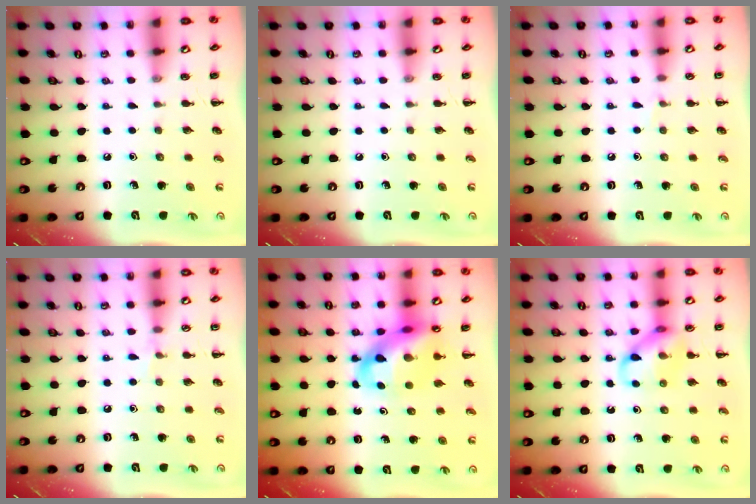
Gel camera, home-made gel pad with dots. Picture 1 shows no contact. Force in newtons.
{"total": 0.0}
{"total": 3.5, "press": 3.3, "slide": 1.0}
{"total": 4.1, "press": 3.9, "slide": 1.5}
{"total": 13.4, "press": 13.0, "slide": 3.3}
{"total": 11.1, "press": 11.1, "slide": 1.0}